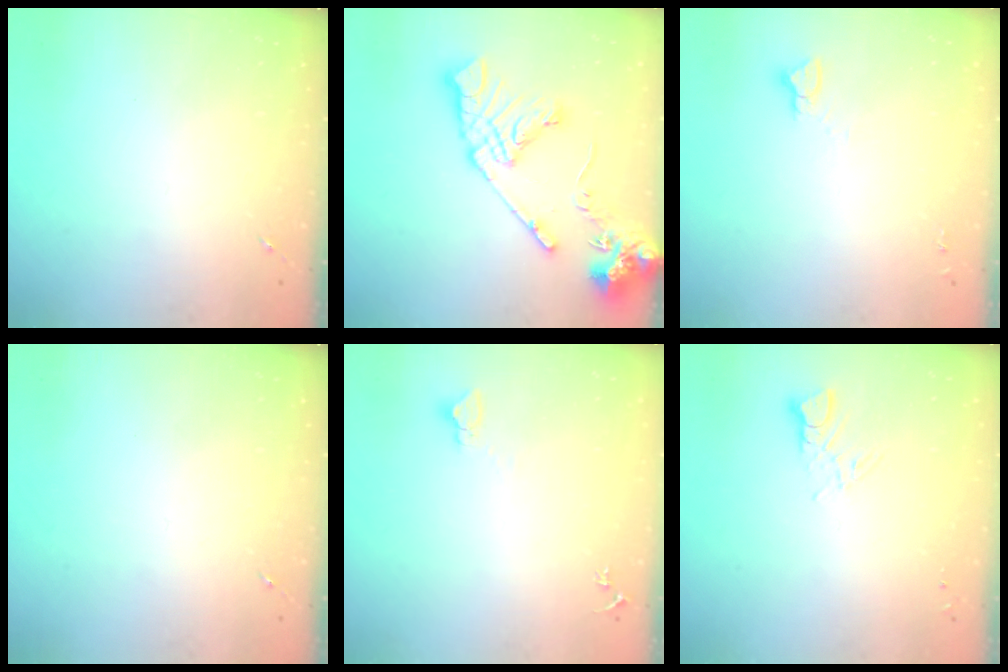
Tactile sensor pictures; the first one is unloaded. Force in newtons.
{"total": 18.2, "press": 18.0, "slide": 2.5}
{"total": 3.3, "press": 3.3, "slide": 0.2}
{"total": 0.0}
{"total": 2.9, "press": 2.9, "slide": 0.1}
{"total": 3.9, "press": 3.9, "slide": 0.4}